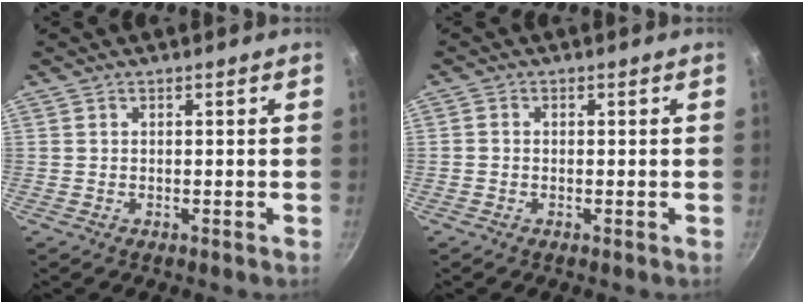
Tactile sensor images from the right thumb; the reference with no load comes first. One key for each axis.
{"total": 0.9, "fx": -0.3, "fy": 0.7, "fz": 0.4, "tx": -0.008, "ty": 0.002, "tz": -0.007}